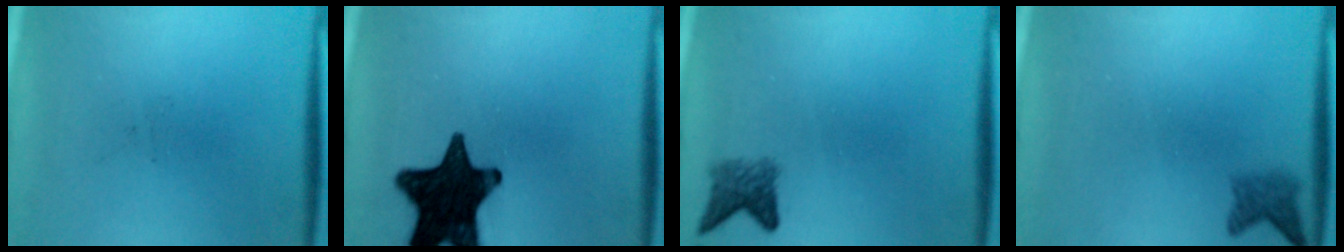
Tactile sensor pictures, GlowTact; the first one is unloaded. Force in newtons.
{"total": 17.4}
{"total": 2.8}
{"total": 2.1}